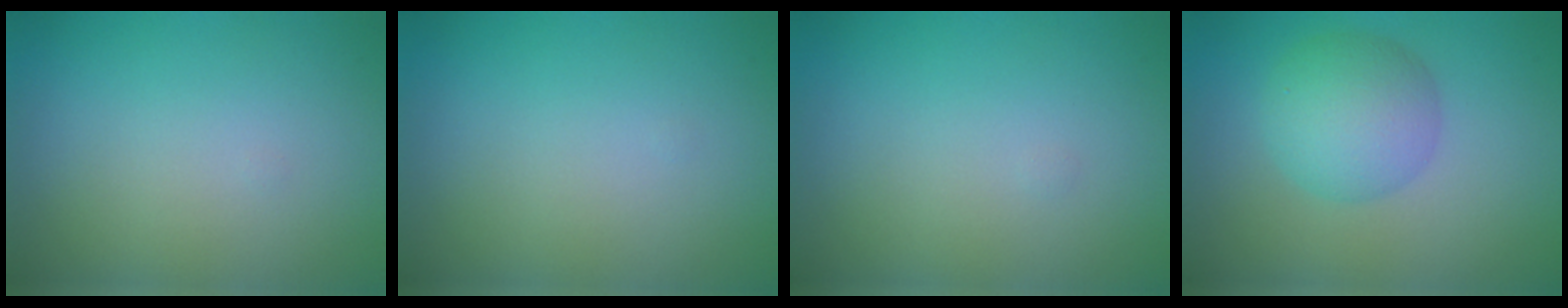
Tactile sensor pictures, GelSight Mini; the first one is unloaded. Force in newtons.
{"total": 0.0}
{"total": 0.0}
{"total": 5.0, "press": 5.0, "slide": 0.2}